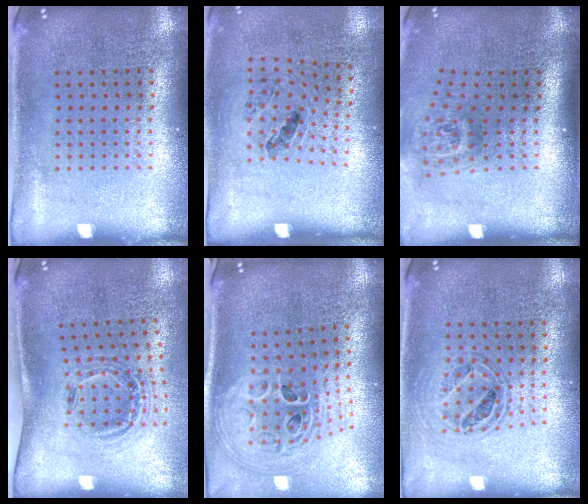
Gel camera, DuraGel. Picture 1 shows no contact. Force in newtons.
{"total": 1.2, "press": 0.7, "slide": 0.9}
{"total": 1.8, "press": 1.2, "slide": 1.4}
{"total": 1.2, "press": 1.0, "slide": 0.5}
{"total": 3.0, "press": 2.0, "slide": 2.2}
{"total": 0.7, "press": 0.6, "slide": 0.2}